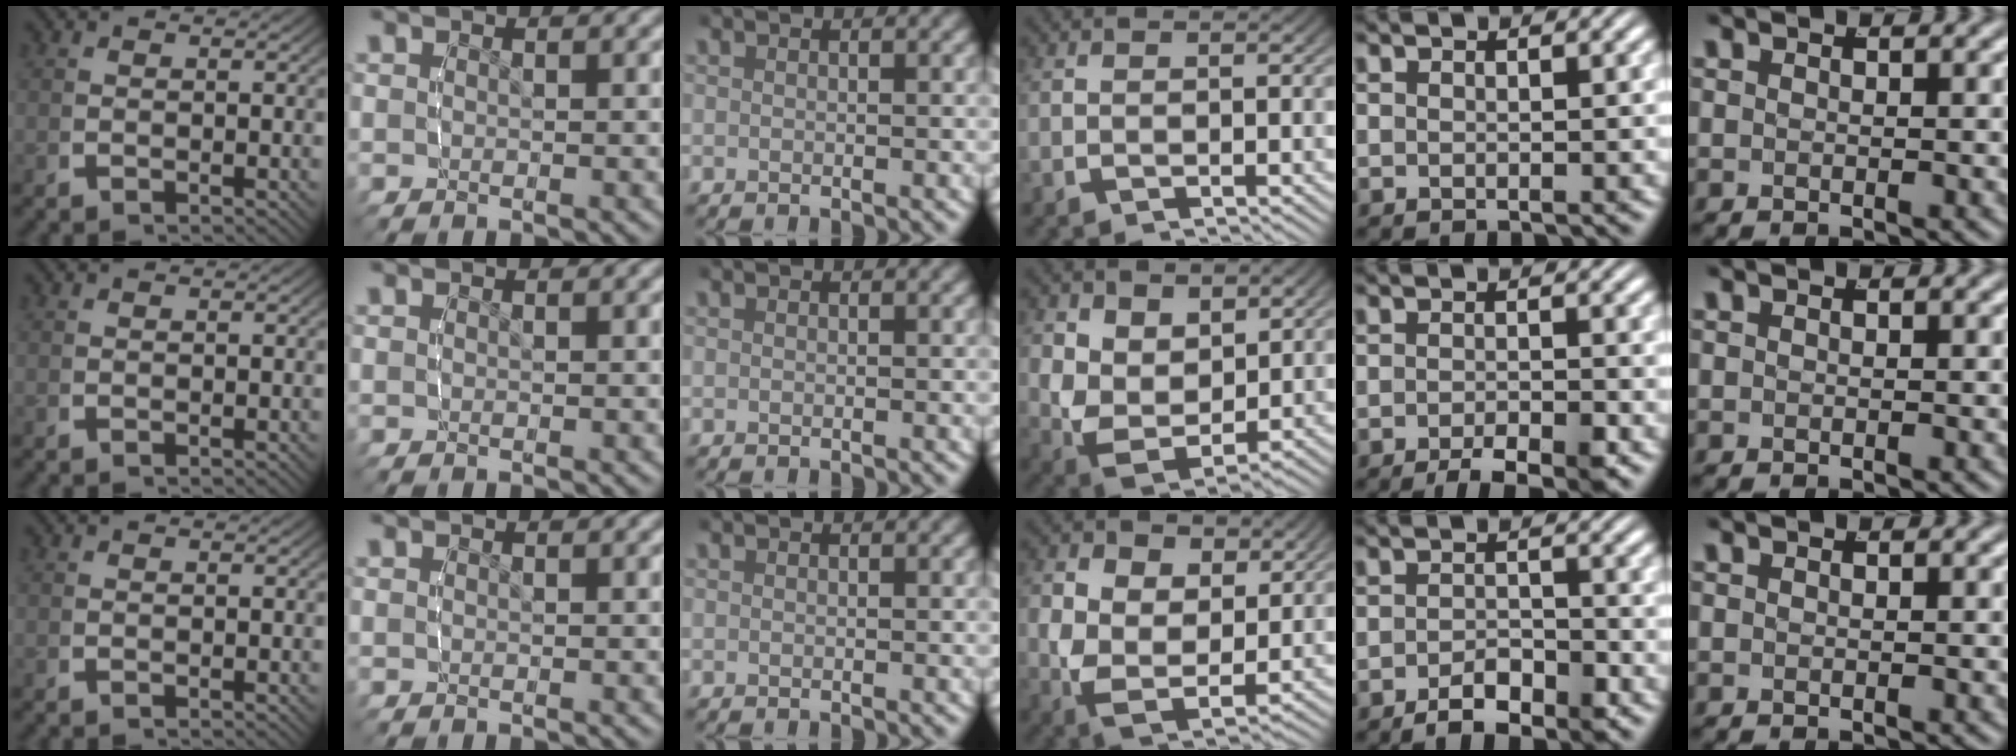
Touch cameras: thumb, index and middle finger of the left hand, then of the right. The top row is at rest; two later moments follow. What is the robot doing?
{"motion": "lift_and_place", "object": "air blower"}